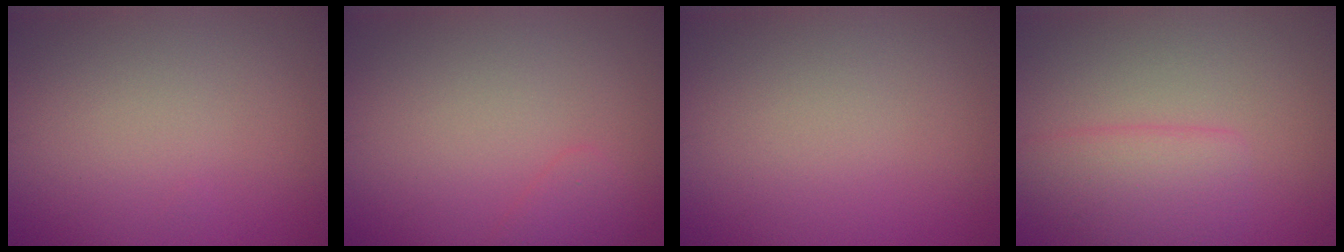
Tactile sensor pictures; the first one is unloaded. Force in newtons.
{"total": 1.2, "press": 1.2, "slide": 0.1}
{"total": 0.0}
{"total": 3.1, "press": 3.1, "slide": 0.4}